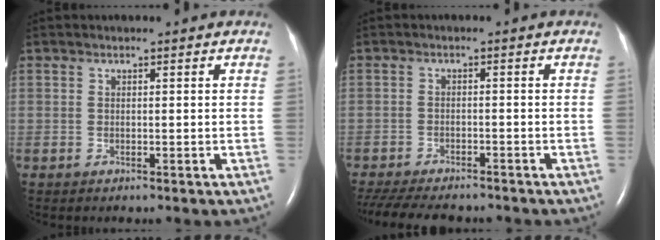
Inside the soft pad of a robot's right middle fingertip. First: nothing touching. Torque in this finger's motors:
{"motor_torque": [0.28, -0.30, 0.03, 0.04]}